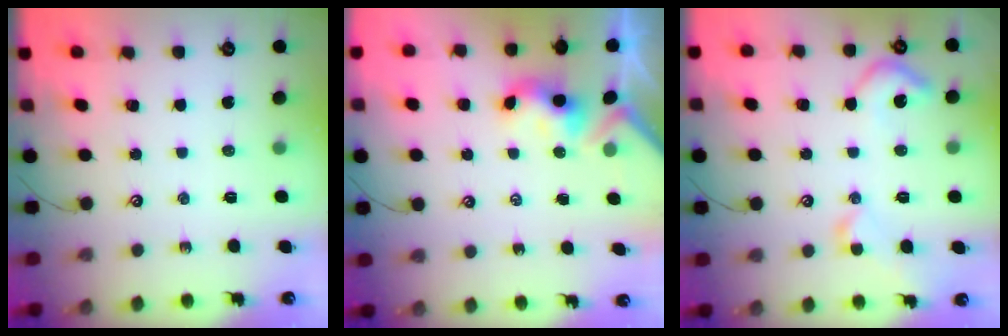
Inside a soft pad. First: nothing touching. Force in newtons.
{"total": 3.6, "press": 3.5, "slide": 0.2}
{"total": 7.3, "press": 7.3, "slide": 1.0}